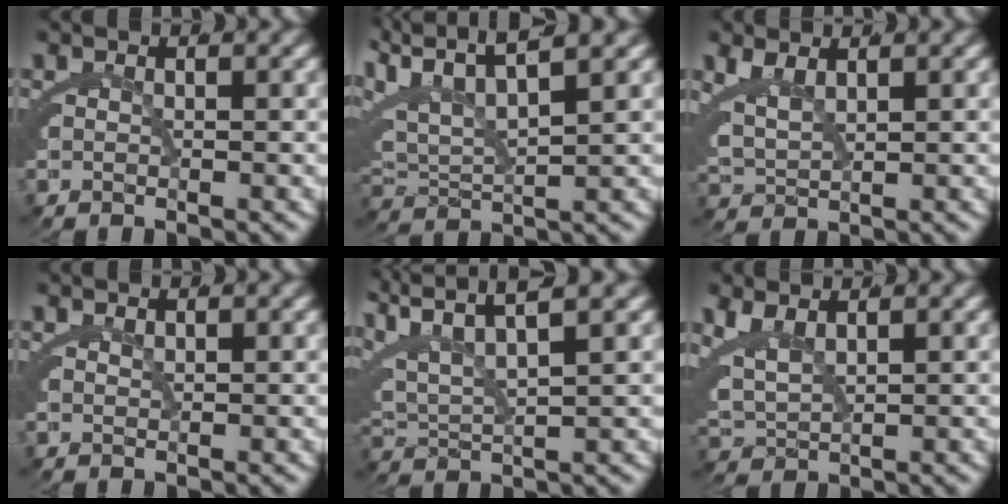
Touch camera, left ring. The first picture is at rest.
{"total": 7.7, "force": [2.8, 5.2, 5.0], "torque": [-0.123, -0.001, 0.045]}
{"total": 2.5, "force": [1.3, 1.3, 1.7], "torque": [-0.054, -0.014, 0.041]}
{"total": 1.0, "force": [0.7, 0.4, 0.4], "torque": [-0.006, -0.002, 0.015]}
{"total": 6.3, "force": [2.5, 3.8, 4.5], "torque": [-0.106, -0.006, 0.046]}
{"total": 3.4, "force": [1.2, 2.2, 2.3], "torque": [-0.076, -0.017, 0.040]}